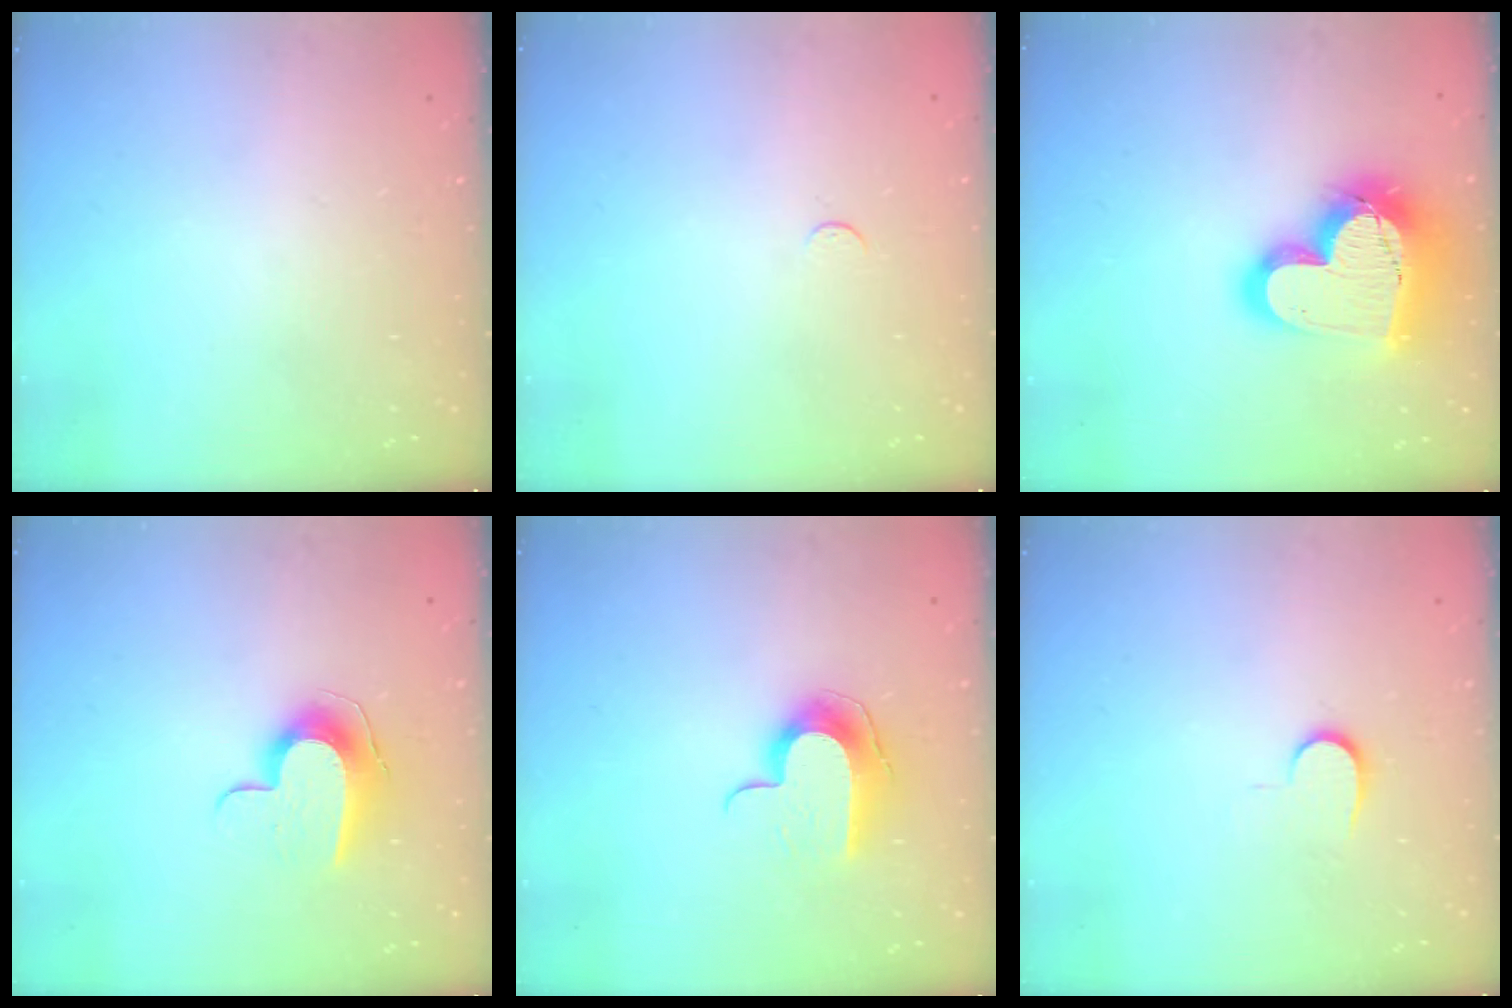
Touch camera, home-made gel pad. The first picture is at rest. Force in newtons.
{"total": 2.4, "press": 2.4, "slide": 0.3}
{"total": 25.5, "press": 25.4, "slide": 2.1}
{"total": 9.6, "press": 9.6, "slide": 0.4}
{"total": 9.8, "press": 9.8, "slide": 0.6}
{"total": 5.4, "press": 5.4, "slide": 0.6}